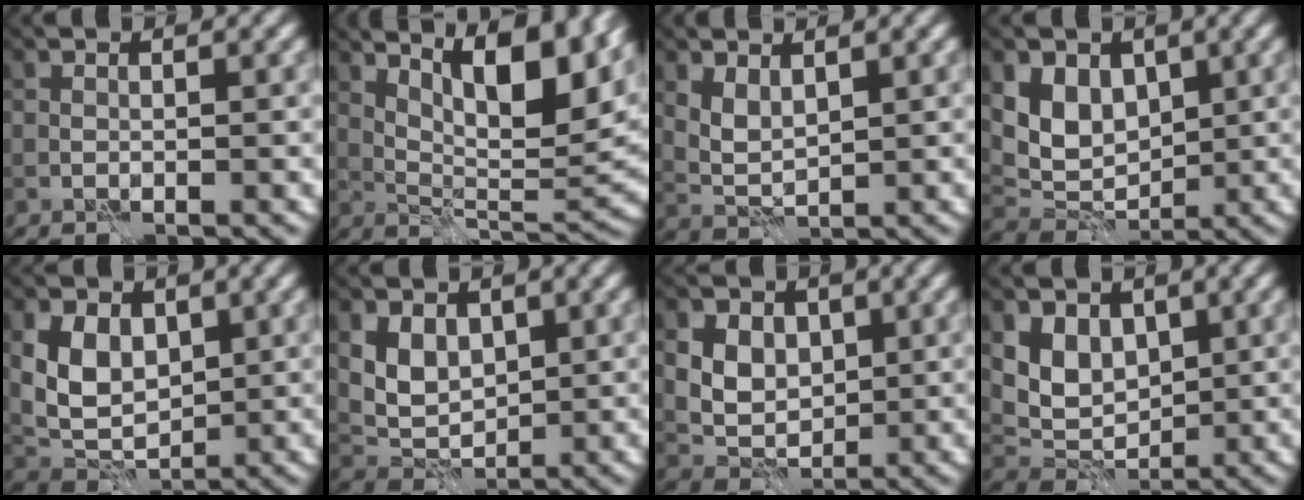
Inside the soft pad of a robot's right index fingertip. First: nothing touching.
{"total": 10.5, "force": [5.7, 3.2, 8.2], "torque": [-0.136, 0.004, 0.103]}
{"total": 2.6, "force": [1.2, 1.4, 1.8], "torque": [-0.044, -0.005, 0.029]}
{"total": 4.9, "force": [1.8, 3.6, 2.8], "torque": [-0.056, -0.011, 0.030]}
{"total": 5.2, "force": [1.1, 3.7, 3.5], "torque": [-0.072, -0.005, 0.021]}
{"total": 3.9, "force": [1.2, 2.9, 2.3], "torque": [-0.047, -0.008, 0.023]}
{"total": 6.9, "force": [2.3, 5.4, 3.6], "torque": [-0.070, 0.017, 0.031]}
{"total": 4.4, "force": [1.6, 3.3, 2.4], "torque": [-0.051, -0.011, 0.027]}